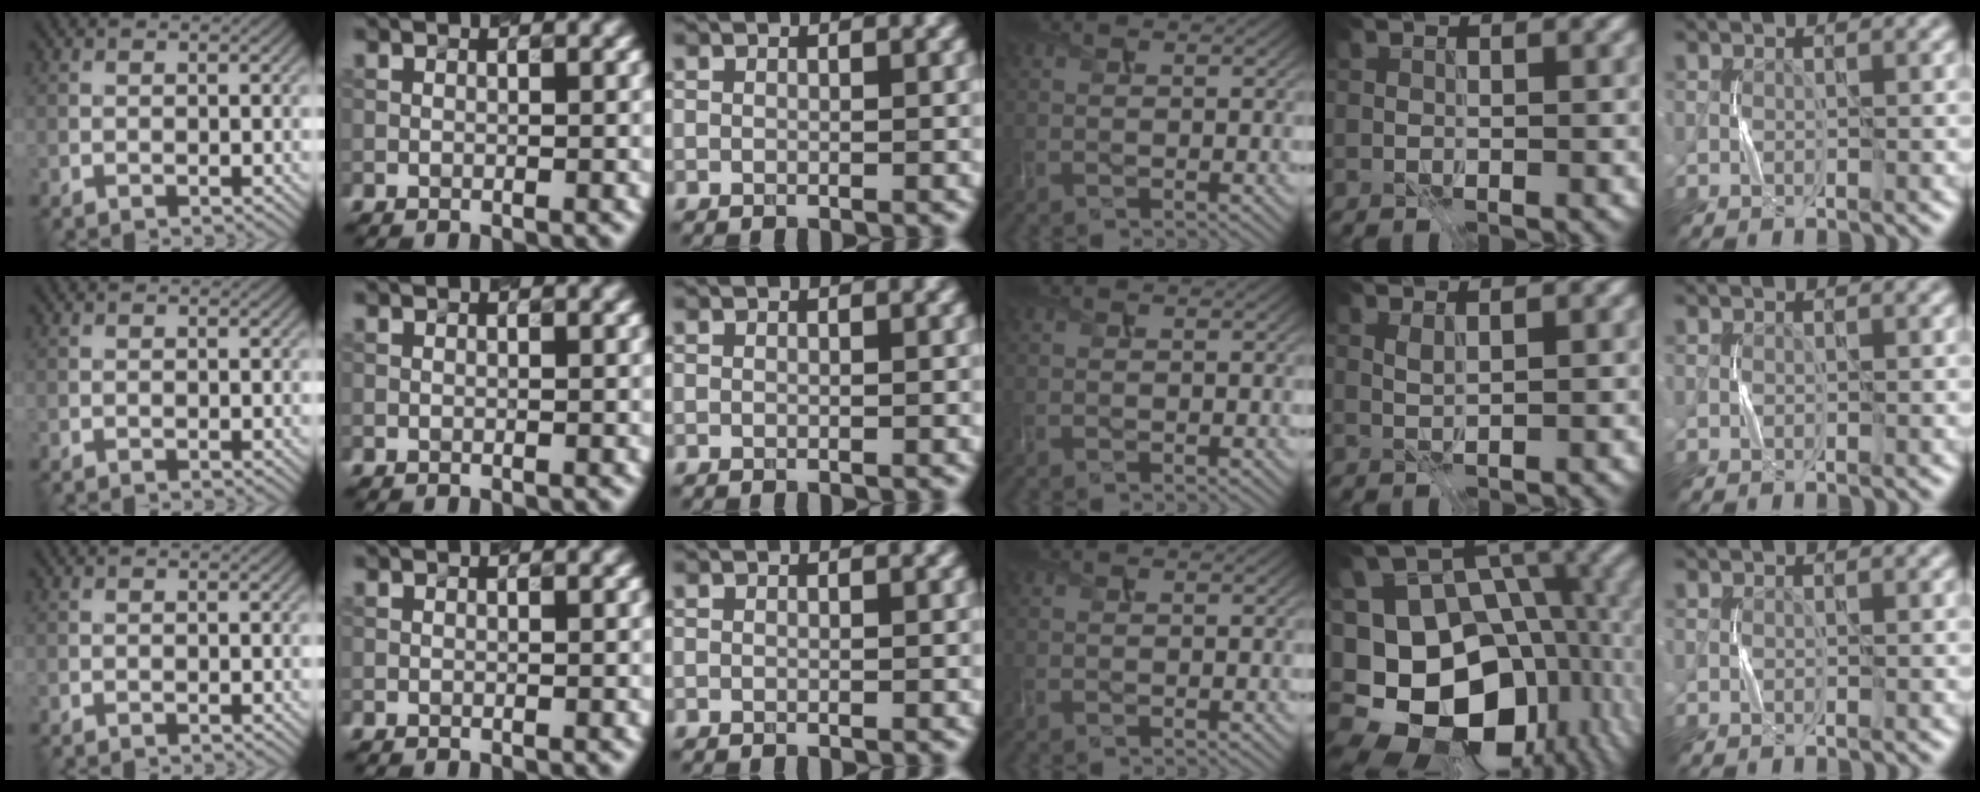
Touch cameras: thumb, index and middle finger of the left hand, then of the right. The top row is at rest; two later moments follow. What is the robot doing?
{"motion": "press", "object": "joystick"}